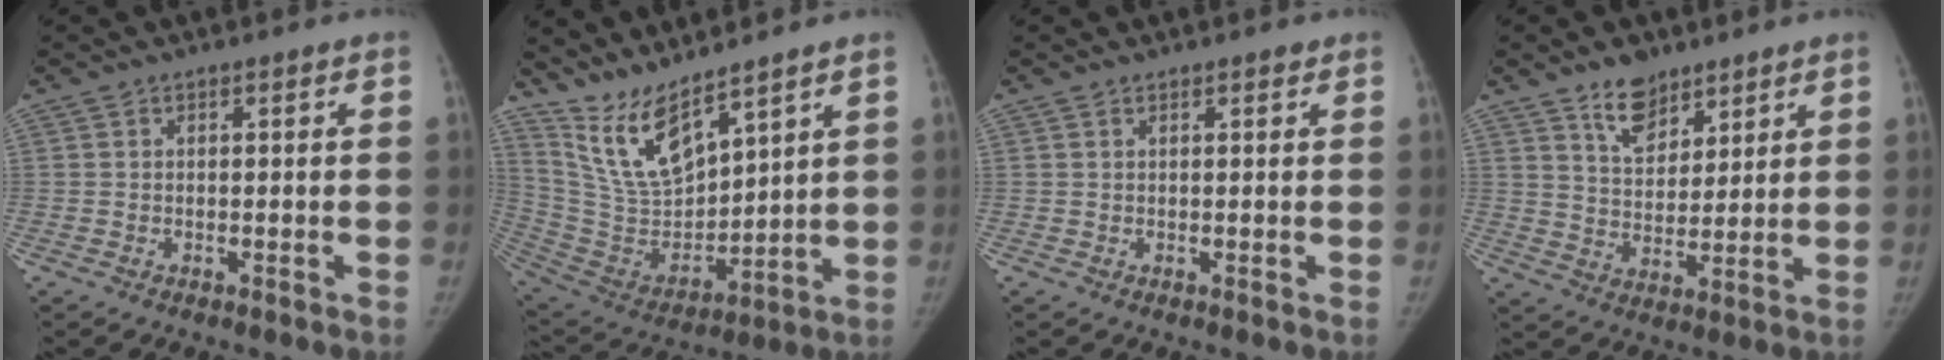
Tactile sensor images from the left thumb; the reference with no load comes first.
{"total": 12.8, "force": [10.4, 3.3, 6.8], "torque": [-0.113, -0.071, 0.224]}
{"total": 0.7, "force": [0.6, 0.3, 0.2], "torque": [-0.004, -0.004, 0.007]}
{"total": 7.8, "force": [5.6, 4.3, 3.3], "torque": [-0.026, -0.043, 0.102]}